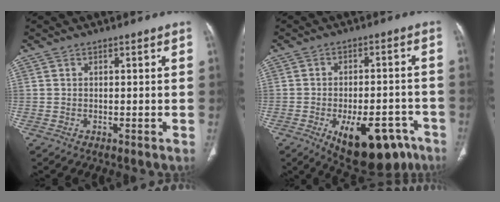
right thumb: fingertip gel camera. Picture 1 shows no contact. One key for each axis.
{"total": 16.7, "fx": -8.8, "fy": 7.9, "fz": 11.8, "tx": -0.117, "ty": 0.038, "tz": -0.110}